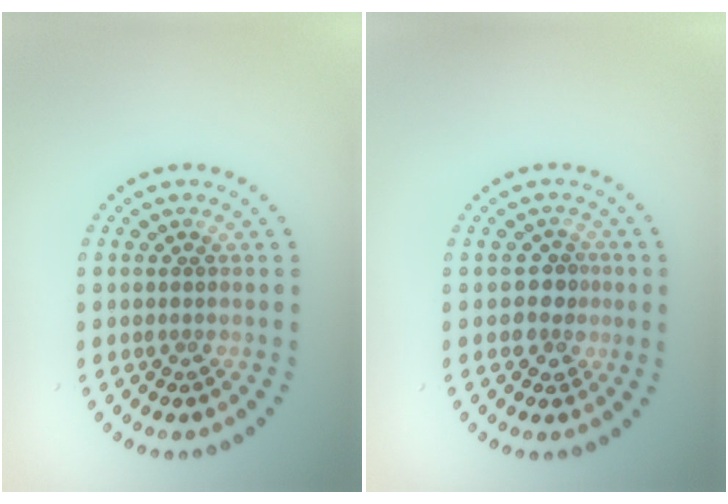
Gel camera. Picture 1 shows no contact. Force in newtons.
{"total": 2.1, "press": 2.0, "slide": 0.9}